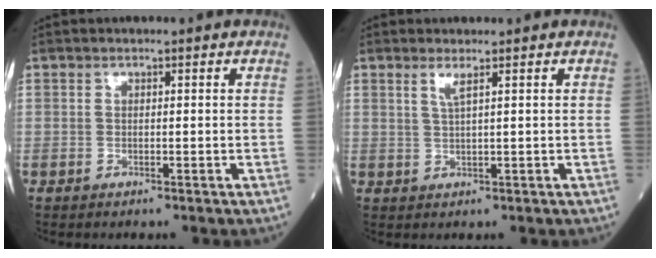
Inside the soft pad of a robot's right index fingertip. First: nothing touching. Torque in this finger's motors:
{"motor_torque": [-0.09, -0.09, -0.04, 0.02]}